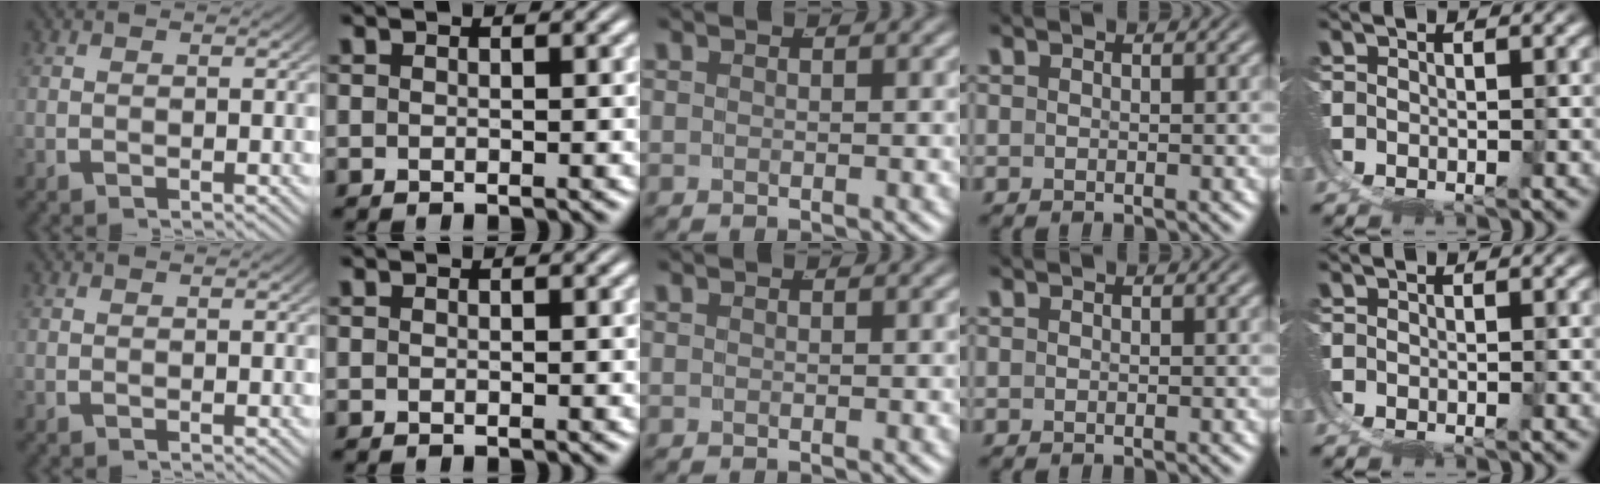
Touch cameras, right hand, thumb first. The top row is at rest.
{}